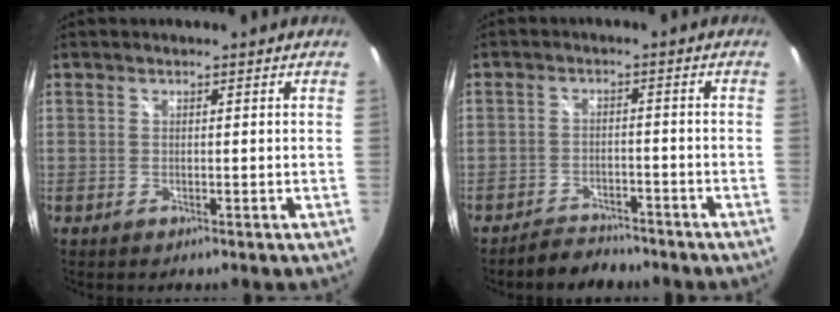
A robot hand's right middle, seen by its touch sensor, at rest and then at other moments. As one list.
[{"total": 4.6, "force": [-4.4, 1.4, 0.2], "torque": [-0.020, 0.008, -0.069]}]